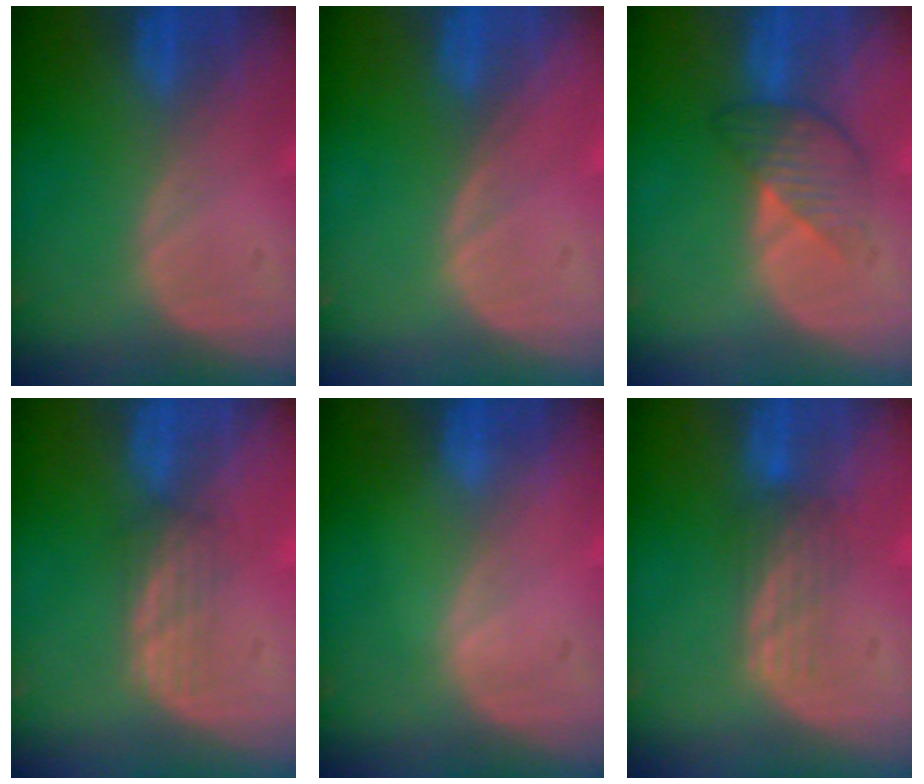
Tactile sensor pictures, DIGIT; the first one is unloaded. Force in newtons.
{"total": 0.0}
{"total": 4.6, "press": 4.6, "slide": 0.1}
{"total": 2.4, "press": 2.3, "slide": 0.6}
{"total": 0.0}
{"total": 3.5, "press": 2.8, "slide": 2.1}